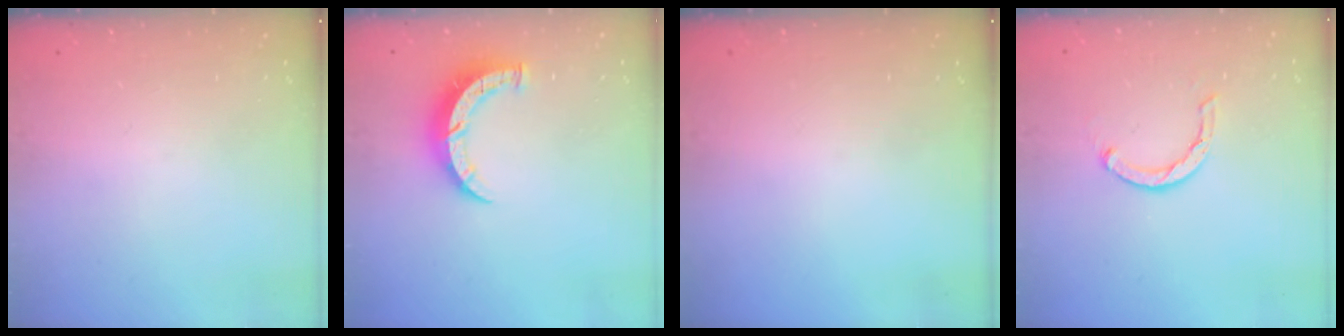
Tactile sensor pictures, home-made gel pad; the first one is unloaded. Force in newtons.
{"total": 7.0, "press": 7.0, "slide": 0.4}
{"total": 0.0}
{"total": 3.6, "press": 3.5, "slide": 0.5}